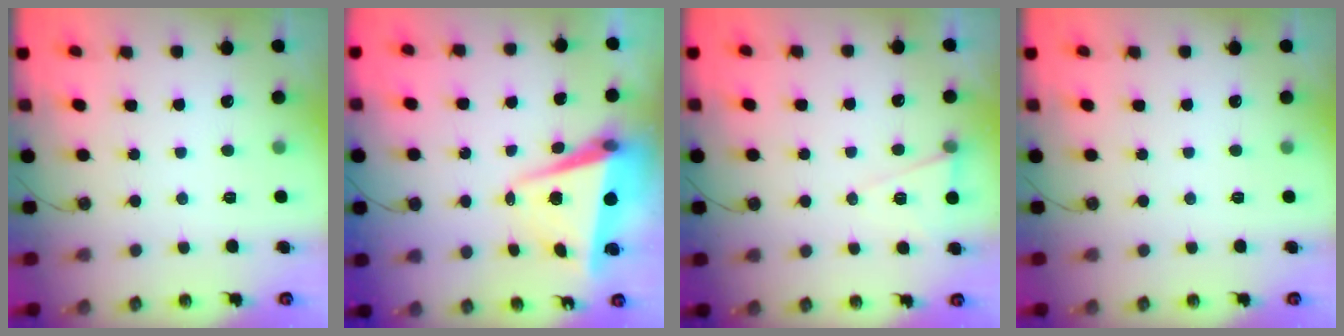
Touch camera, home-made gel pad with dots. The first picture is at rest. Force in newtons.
{"total": 6.2, "press": 5.9, "slide": 1.8}
{"total": 6.9, "press": 5.2, "slide": 4.6}
{"total": 0.0}